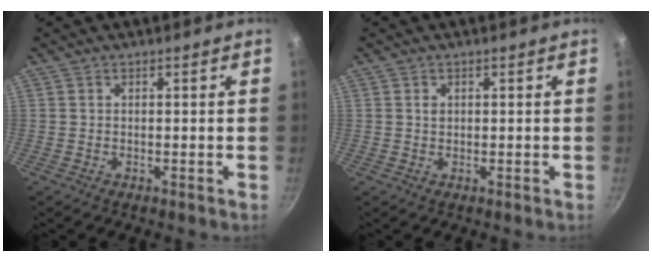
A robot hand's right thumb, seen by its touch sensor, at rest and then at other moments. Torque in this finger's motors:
{"motor_torque": [-0.14, 0.24, 0.39, 0.04, -0.02]}